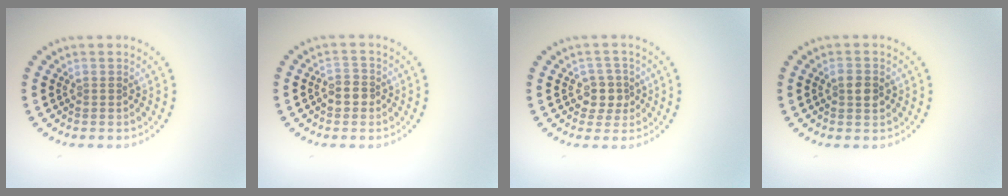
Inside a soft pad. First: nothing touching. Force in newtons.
{"total": 1.7, "press": 1.6, "slide": 0.5}
{"total": 2.3, "press": 2.0, "slide": 1.1}
{"total": 1.7, "press": 1.7, "slide": 0.2}